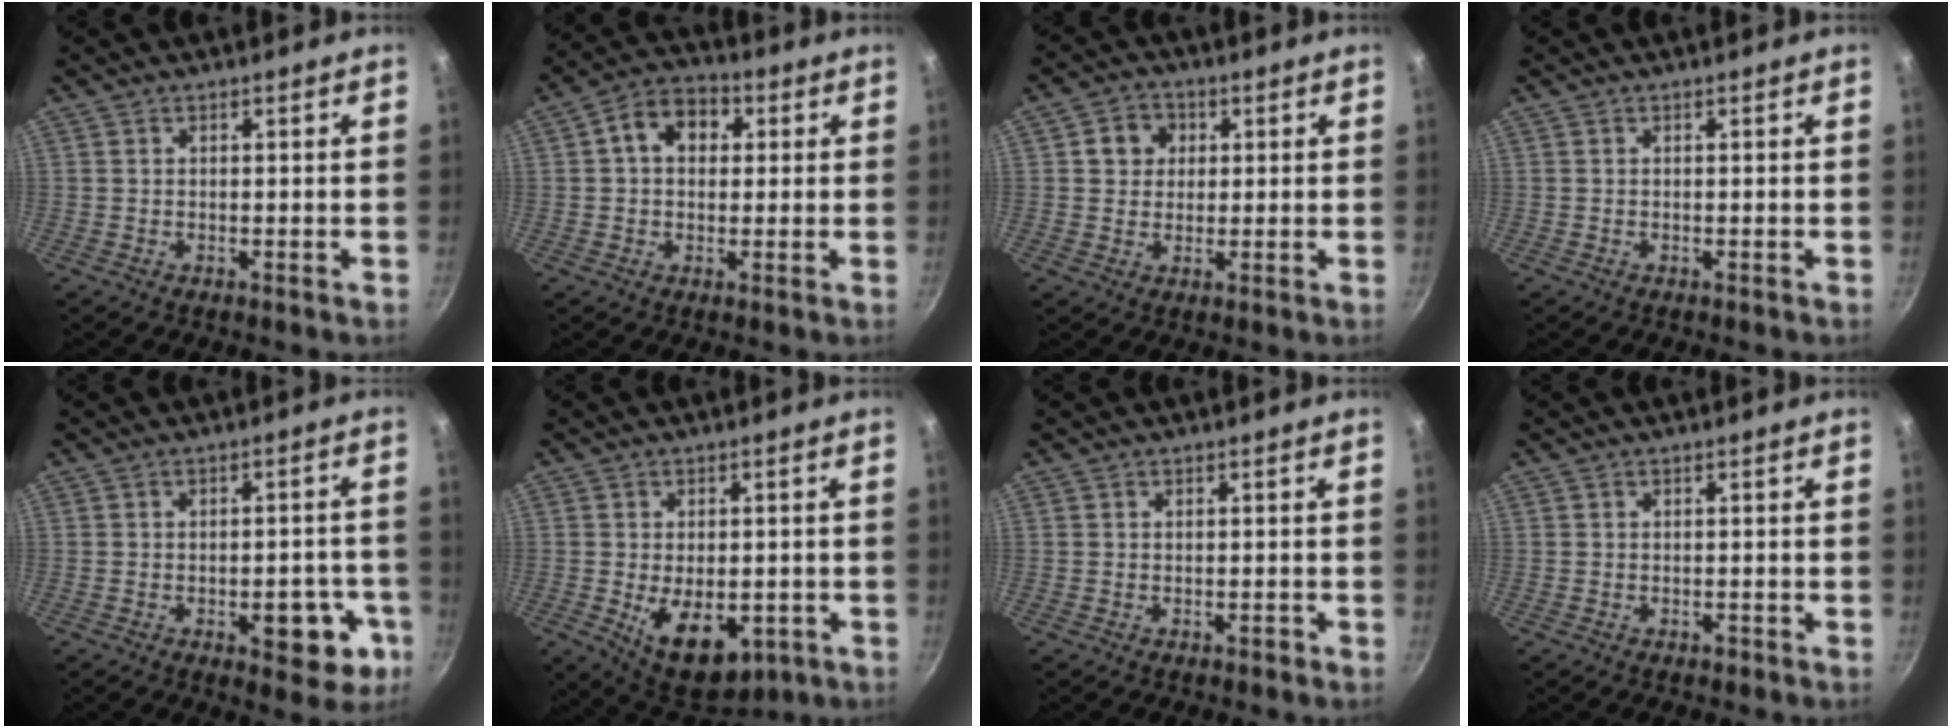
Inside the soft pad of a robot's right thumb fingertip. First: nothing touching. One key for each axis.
{"total": 9.0, "fx": 2.1, "fy": 6.7, "fz": 5.7, "tx": -0.062, "ty": 0.018, "tz": 0.017}
{"total": 5.4, "fx": 1.4, "fy": 4.8, "fz": 2.0, "tx": 0.002, "ty": 0.004, "tz": 0.015}
{"total": 0.0}
{"total": 9.7, "fx": -3.7, "fy": 4.9, "fz": 7.5, "tx": -0.057, "ty": 0.023, "tz": -0.042}
{"total": 12.5, "fx": -3.4, "fy": 7.4, "fz": 9.5, "tx": -0.108, "ty": -0.006, "tz": -0.031}
{"total": 0.8, "fx": -0.6, "fy": 0.4, "fz": 0.4, "tx": -0.003, "ty": 0.010, "tz": -0.004}
{"total": 0.9, "fx": -0.6, "fy": 0.5, "fz": 0.4, "tx": -0.008, "ty": 0.005, "tz": -0.007}